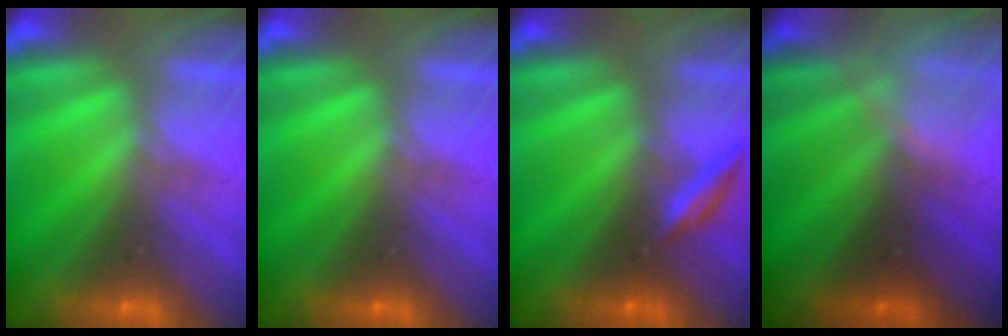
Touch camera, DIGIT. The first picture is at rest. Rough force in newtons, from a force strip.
{"total": 0.0}
{"total": 2.2}
{"total": 2.4}